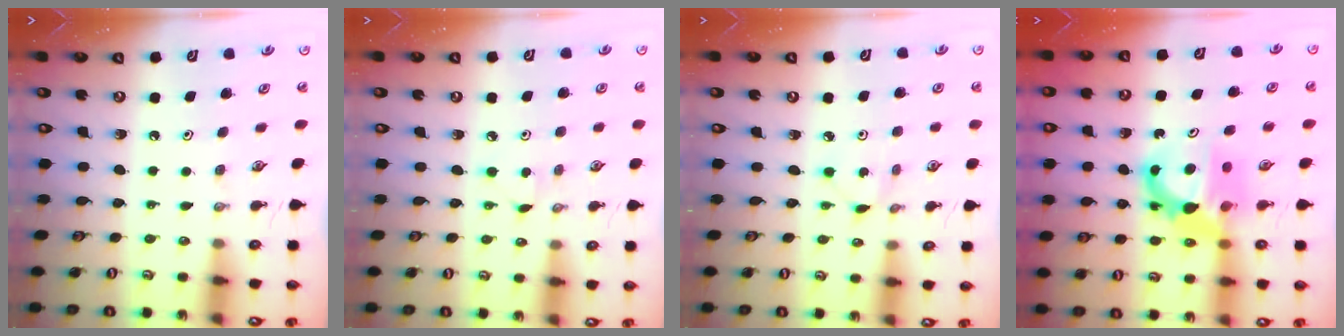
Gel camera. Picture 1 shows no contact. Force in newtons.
{"total": 2.9, "press": 2.8, "slide": 0.3}
{"total": 2.4, "press": 2.4, "slide": 0.3}
{"total": 8.4, "press": 8.4, "slide": 0.9}